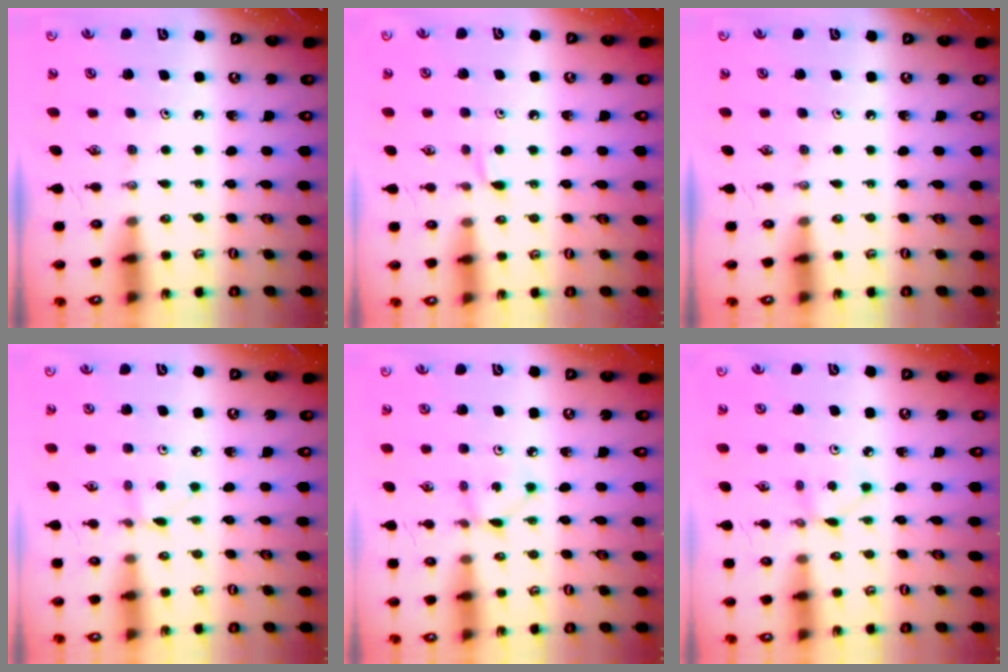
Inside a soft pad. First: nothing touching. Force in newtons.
{"total": 3.9, "press": 3.8, "slide": 0.5}
{"total": 0.0}
{"total": 1.5, "press": 1.5, "slide": 0.2}
{"total": 2.2, "press": 2.2, "slide": 0.3}
{"total": 1.9, "press": 1.9, "slide": 0.2}